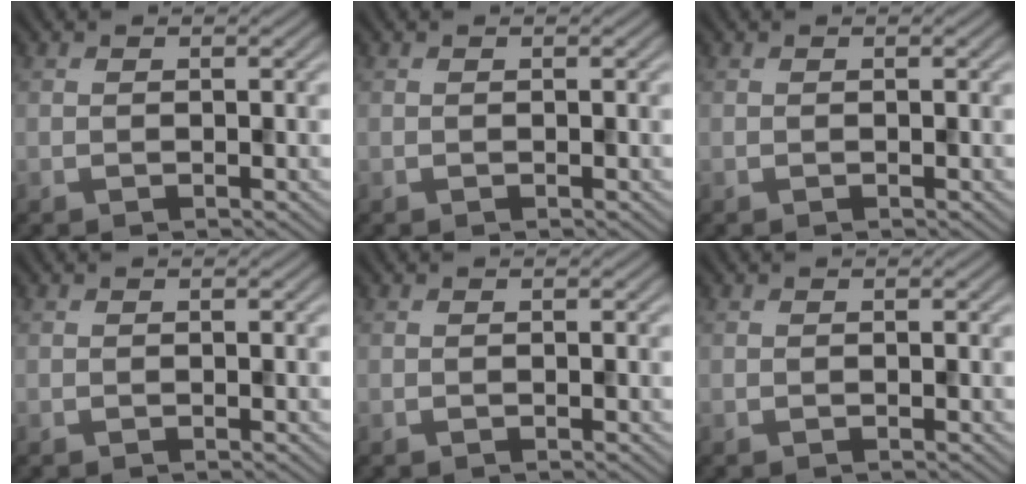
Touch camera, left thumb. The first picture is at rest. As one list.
[{"total": 0.0}, {"total": 0.0}, {"total": 0.0}, {"total": 0.0}, {"total": 0.0}]